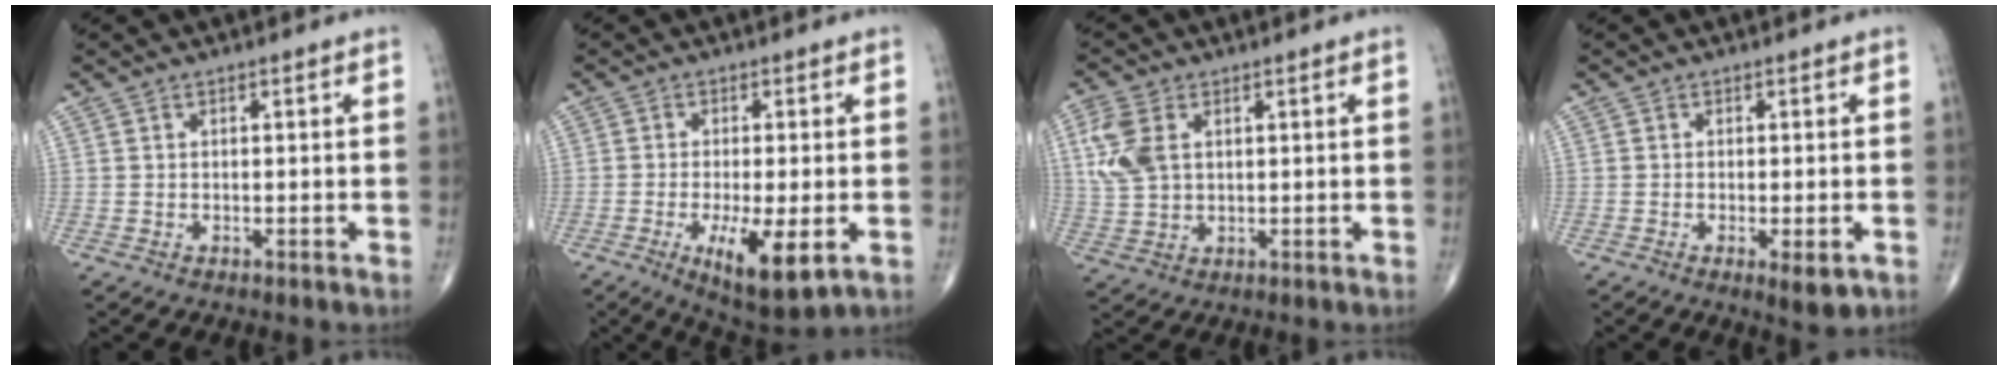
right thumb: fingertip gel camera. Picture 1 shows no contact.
{"total": 10.3, "force": [-3.3, 3.1, 9.3], "torque": [-0.151, -0.021, -0.047]}
{"total": 7.9, "force": [2.2, 5.0, 5.6], "torque": [-0.131, 0.001, 0.050]}
{"total": 4.1, "force": [-1.5, 1.3, 3.5], "torque": [-0.048, -0.008, -0.018]}